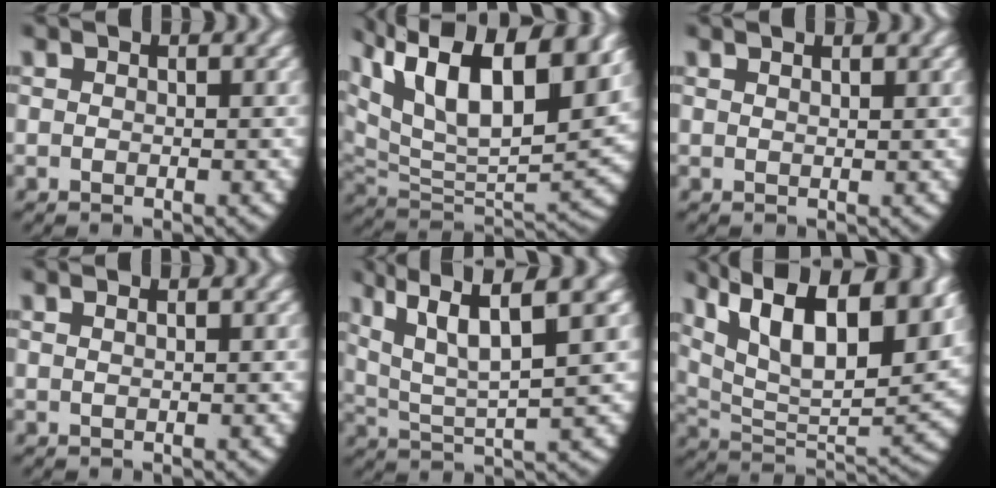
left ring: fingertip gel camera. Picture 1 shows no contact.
{"total": 14.2, "force": [4.0, 8.5, 10.7], "torque": [-0.209, -0.013, 0.072]}
{"total": 0.9, "force": [0.8, -0.4, 0.3], "torque": [-0.006, -0.003, 0.019]}
{"total": 0.7, "force": [0.3, -0.3, 0.5], "torque": [-0.009, 0.001, 0.008]}
{"total": 7.8, "force": [3.2, 3.6, 6.1], "torque": [-0.126, -0.016, 0.067]}
{"total": 13.9, "force": [4.7, 7.6, 10.7], "torque": [-0.194, -0.015, 0.083]}